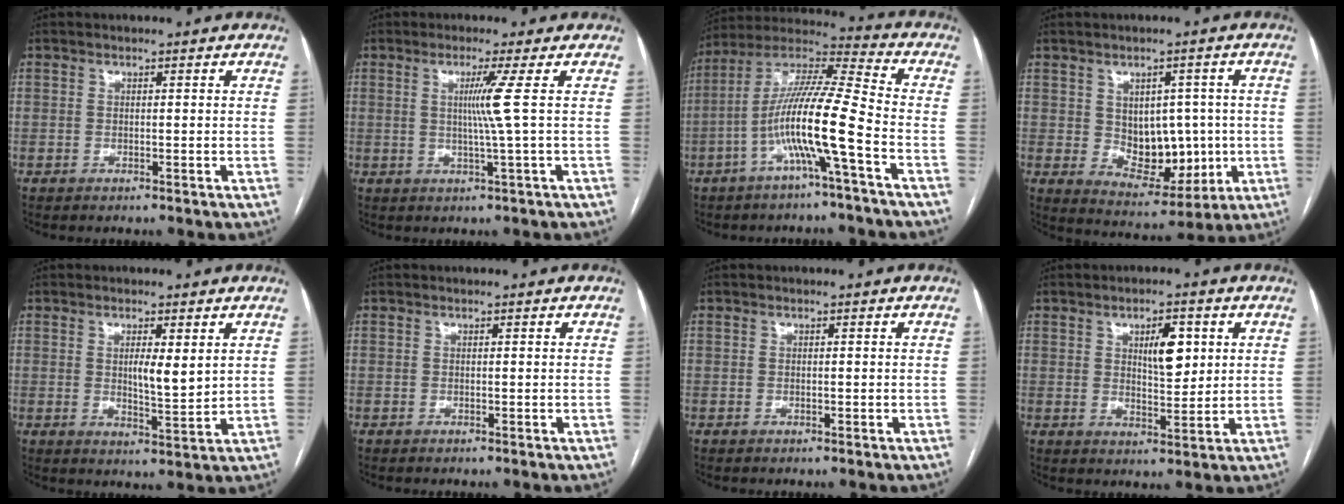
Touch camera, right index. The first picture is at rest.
{"total": 4.4, "force": [0.6, -2.1, 3.8], "torque": [-0.070, -0.008, 0.013]}
{"total": 13.6, "force": [-4.7, -0.6, 12.8], "torque": [-0.246, 0.014, -0.095]}
{"total": 9.5, "force": [0.1, 6.1, 7.2], "torque": [-0.097, 0.007, 0.021]}
{"total": 4.8, "force": [1.4, 0.8, 4.6], "torque": [-0.075, -0.013, 0.024]}
{"total": 0.0}
{"total": 0.0}
{"total": 5.9, "force": [2.0, 2.0, 5.2], "torque": [-0.083, 0.001, 0.037]}